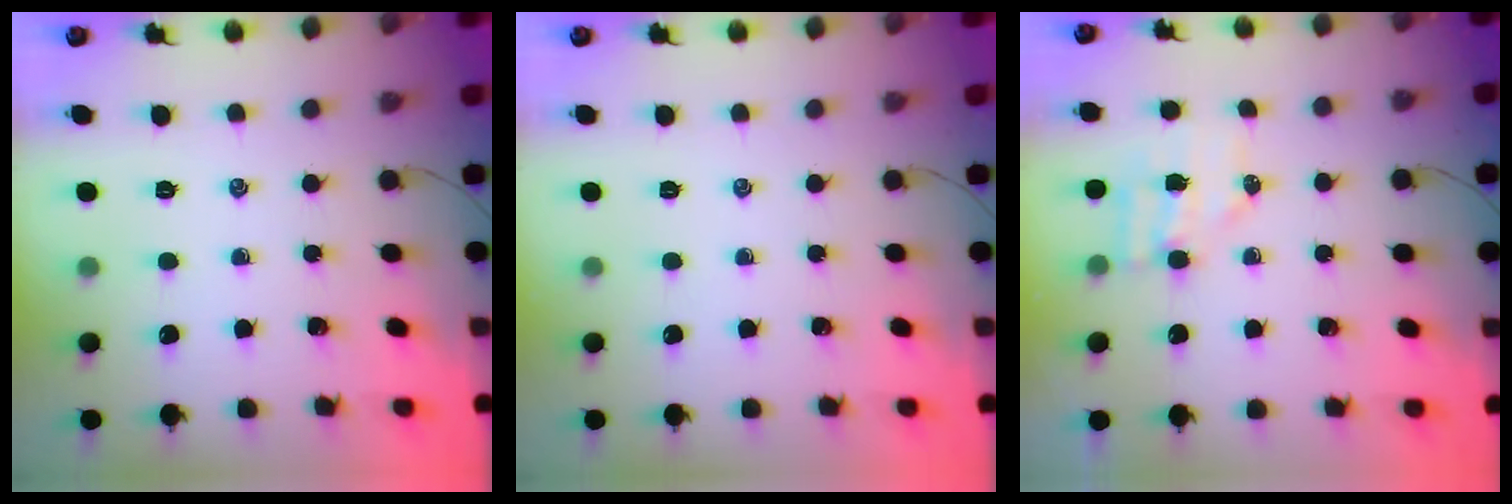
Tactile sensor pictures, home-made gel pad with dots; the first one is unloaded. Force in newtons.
{"total": 0.0}
{"total": 4.9, "press": 4.8, "slide": 0.7}